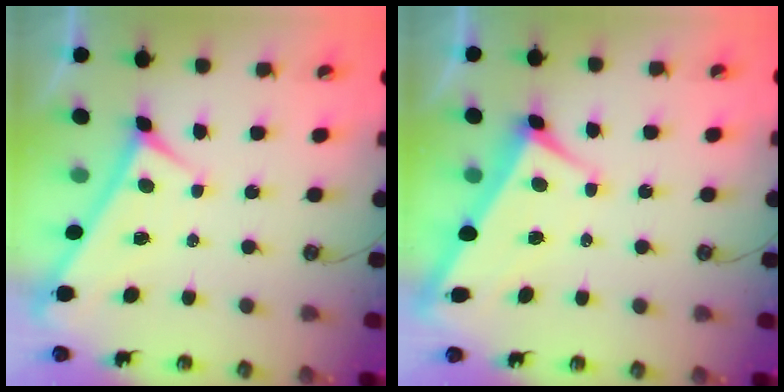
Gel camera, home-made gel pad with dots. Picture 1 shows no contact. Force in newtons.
{"total": 2.5, "press": 2.3, "slide": 0.9}